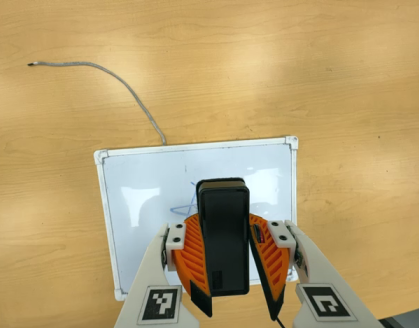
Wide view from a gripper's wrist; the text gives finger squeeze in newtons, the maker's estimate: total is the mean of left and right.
{"total": 9.3, "left": 9.3, "right": 9.3}